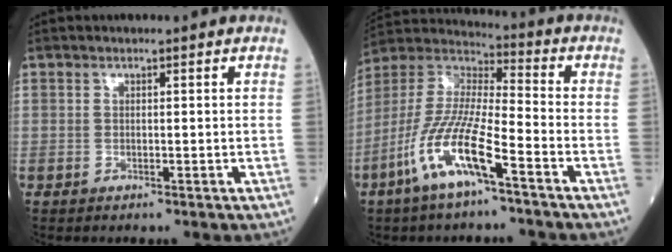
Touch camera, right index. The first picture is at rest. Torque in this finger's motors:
{"motor_torque": [1.12, -1.02, 0.52, 0.21]}